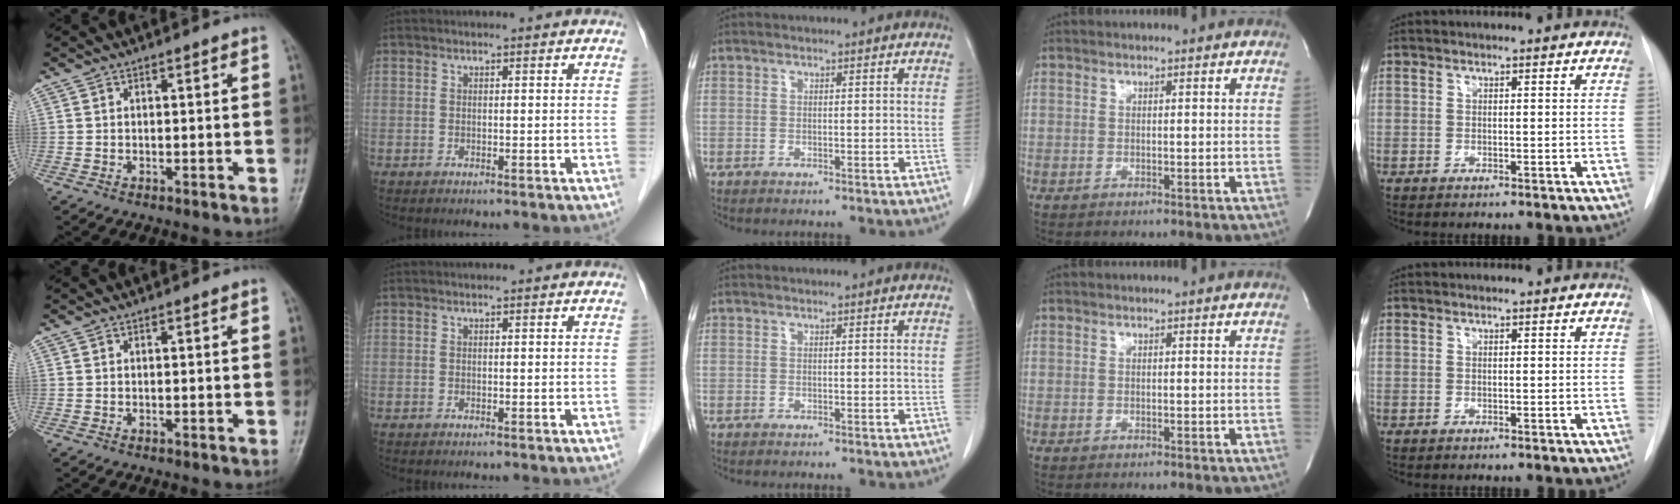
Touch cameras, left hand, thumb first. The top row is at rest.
{}